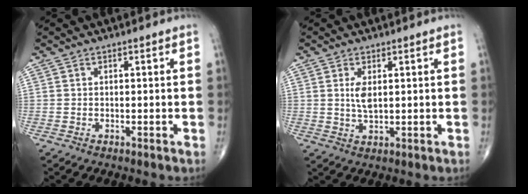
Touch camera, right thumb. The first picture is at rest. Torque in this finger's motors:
{"motor_torque": [0.89, 0.71, 0.60, 0.18, 0.03]}